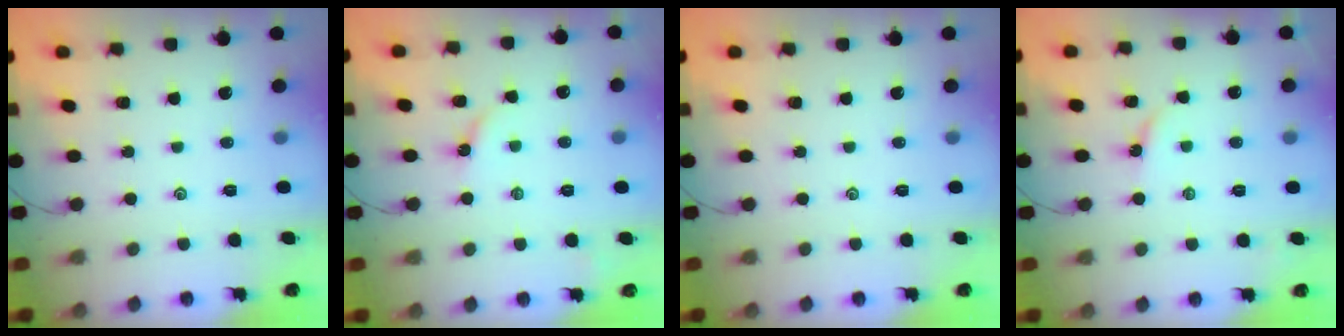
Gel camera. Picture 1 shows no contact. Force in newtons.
{"total": 2.9, "press": 2.9, "slide": 0.5}
{"total": 0.0}
{"total": 2.9, "press": 2.9, "slide": 0.3}